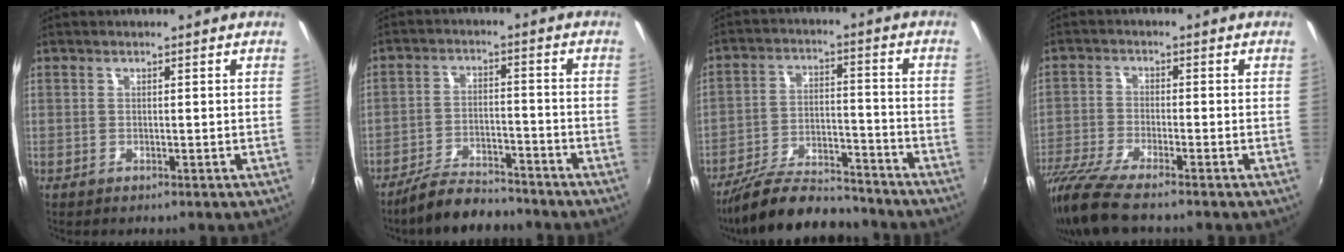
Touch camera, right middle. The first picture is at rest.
{"total": 8.8, "force": [-7.9, 2.0, 3.4], "torque": [-0.086, -0.001, -0.128]}
{"total": 16.5, "force": [-14.4, 3.9, 7.1], "torque": [-0.146, -0.013, -0.227]}
{"total": 9.9, "force": [-8.1, 0.8, 5.6], "torque": [-0.132, -0.036, -0.154]}